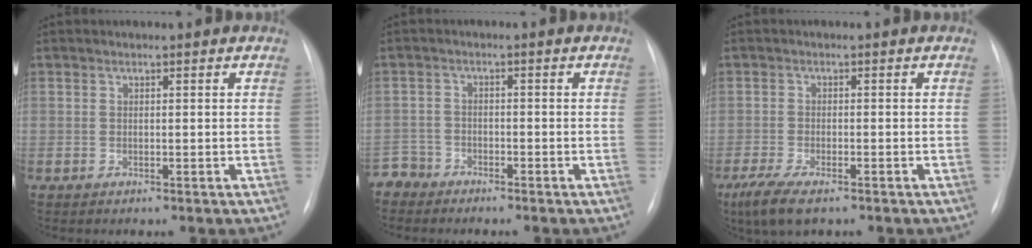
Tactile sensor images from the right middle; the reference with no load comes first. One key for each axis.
{"total": 3.2, "fx": -2.8, "fy": 1.3, "fz": -0.9, "tx": 0.018, "ty": -0.001, "tz": -0.058}
{"total": 6.3, "fx": -4.3, "fy": 1.7, "fz": 4.3, "tx": -0.090, "ty": -0.019, "tz": -0.069}